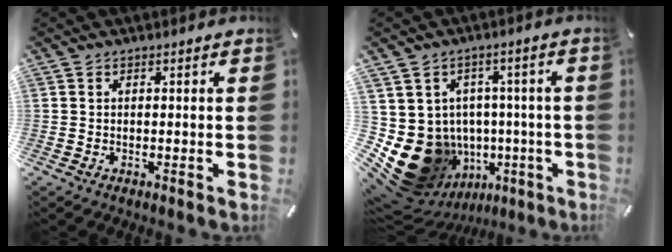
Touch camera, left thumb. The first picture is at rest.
{"total": 15.9, "force": [-3.8, 13.8, 7.0], "torque": [-0.129, -0.004, -0.034]}